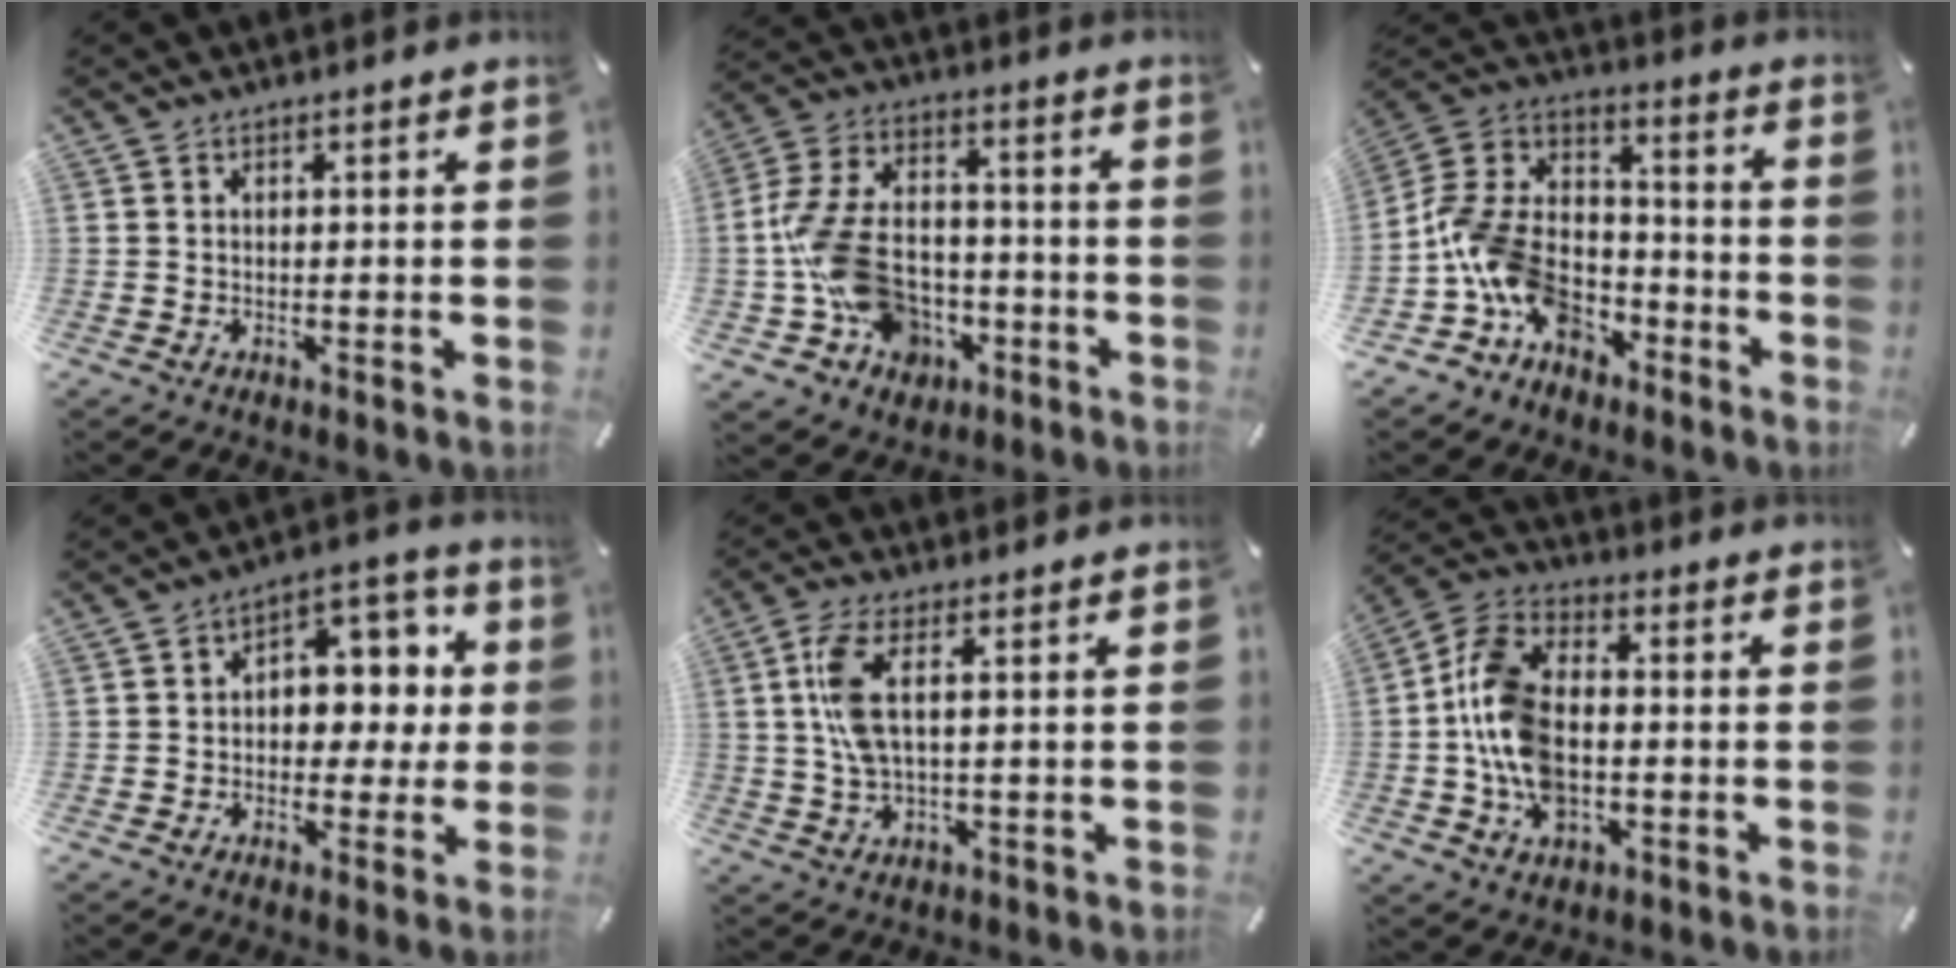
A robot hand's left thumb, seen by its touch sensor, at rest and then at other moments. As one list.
[{"total": 16.3, "force": [-4.7, 12.4, 9.5], "torque": [-0.197, 0.029, -0.080]}, {"total": 13.9, "force": [-6.3, 10.5, 6.7], "torque": [-0.160, 0.026, -0.116]}, {"total": 8.9, "force": [0.3, 7.1, 5.4], "torque": [-0.057, -0.003, 0.003]}, {"total": 7.5, "force": [1.4, 2.8, 6.8], "torque": [-0.154, -0.002, 0.020]}, {"total": 12.9, "force": [-2.6, 8.4, 9.3], "torque": [-0.214, 0.009, -0.047]}]